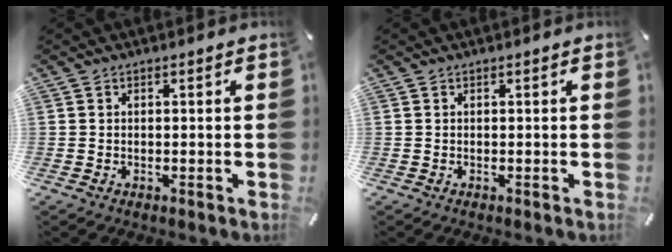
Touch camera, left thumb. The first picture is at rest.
{"total": 0.0}